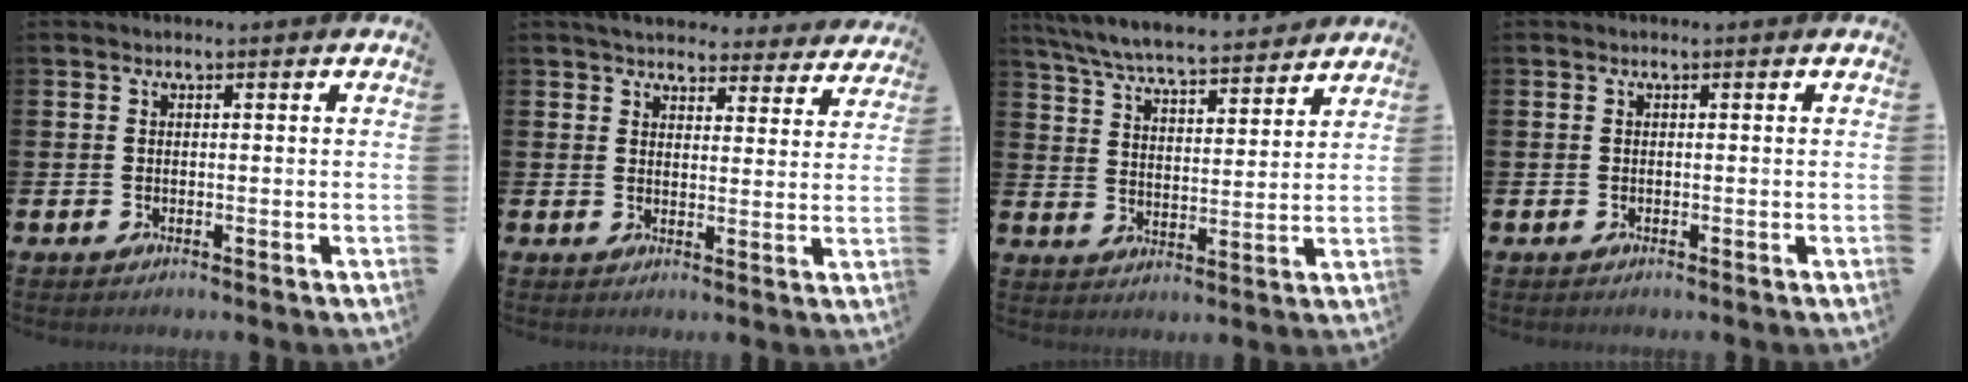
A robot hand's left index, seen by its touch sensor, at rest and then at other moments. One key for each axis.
{"total": 4.9, "fx": 4.6, "fy": 1.3, "fz": 0.7, "tx": -0.024, "ty": -0.029, "tz": 0.081}
{"total": 7.1, "fx": 6.8, "fy": 0.8, "fz": 2.0, "tx": -0.067, "ty": -0.045, "tz": 0.119}
{"total": 0.0}